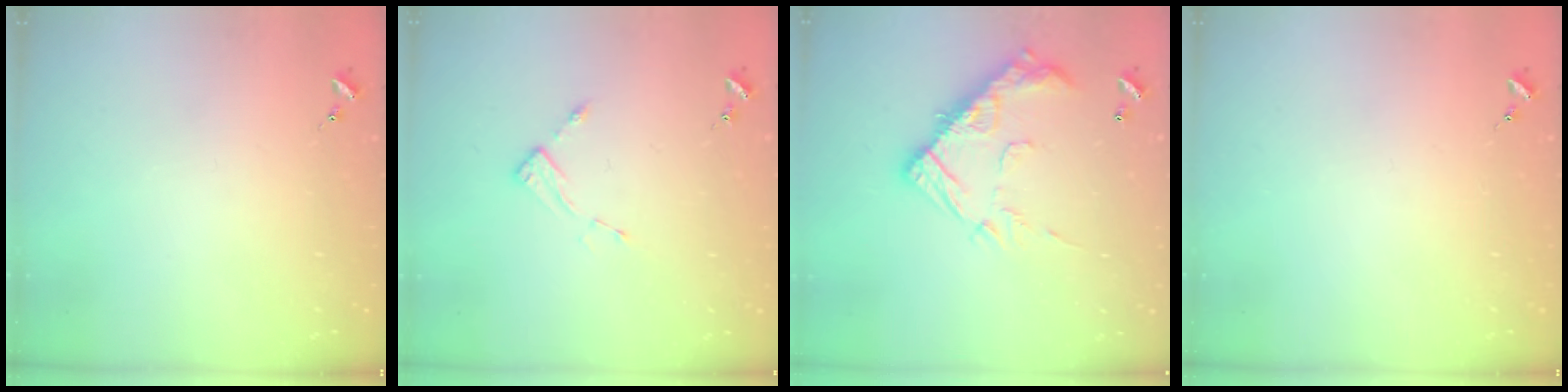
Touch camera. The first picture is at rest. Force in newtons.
{"total": 3.9, "press": 3.9, "slide": 0.2}
{"total": 17.5, "press": 17.4, "slide": 1.3}
{"total": 0.0}